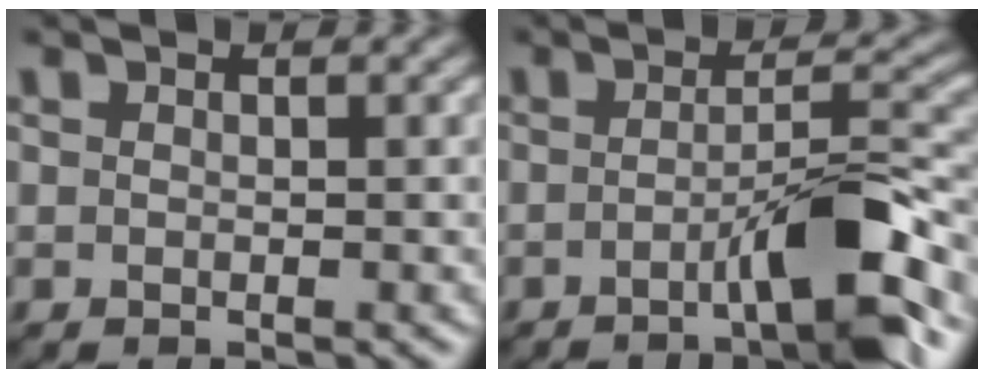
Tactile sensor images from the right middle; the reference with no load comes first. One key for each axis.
{"total": 5.8, "fx": -2.4, "fy": 0.7, "fz": 5.2, "tx": -0.072, "ty": 0.011, "tz": -0.048}